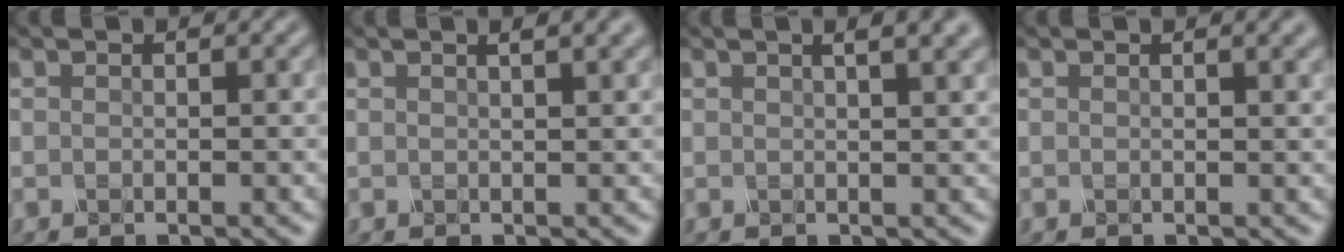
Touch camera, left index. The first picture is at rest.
{"total": 3.4, "force": [1.8, 1.3, 2.5], "torque": [-0.009, 0.013, 0.000]}
{"total": 6.0, "force": [3.2, 2.6, 4.3], "torque": [-0.018, 0.037, 0.004]}
{"total": 1.8, "force": [1.1, 0.6, 1.2], "torque": [-0.007, 0.003, 0.014]}